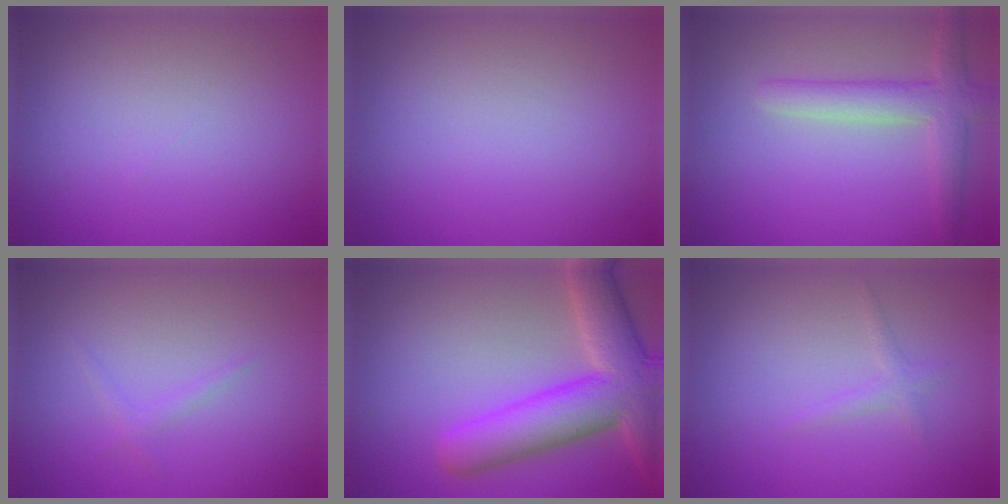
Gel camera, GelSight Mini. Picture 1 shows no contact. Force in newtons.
{"total": 0.0}
{"total": 3.6, "press": 3.6, "slide": 0.3}
{"total": 0.8, "press": 0.8, "slide": 0.0}
{"total": 9.6, "press": 9.6, "slide": 0.6}
{"total": 1.0, "press": 1.0, "slide": 0.1}